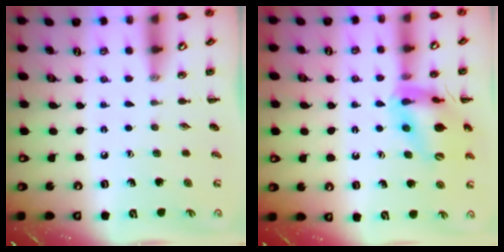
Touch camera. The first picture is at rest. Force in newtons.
{"total": 17.4, "press": 17.1, "slide": 3.2}